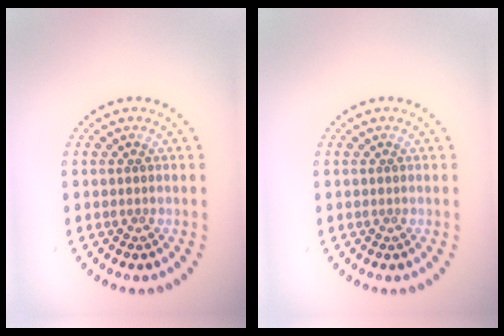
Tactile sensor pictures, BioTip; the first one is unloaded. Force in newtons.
{"total": 0.0}